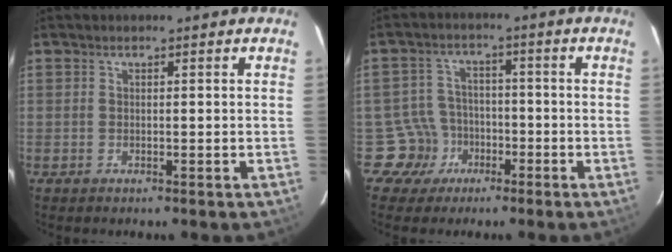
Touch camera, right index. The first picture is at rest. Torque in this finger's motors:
{"motor_torque": [-0.12, -0.04, -0.84, -0.21]}